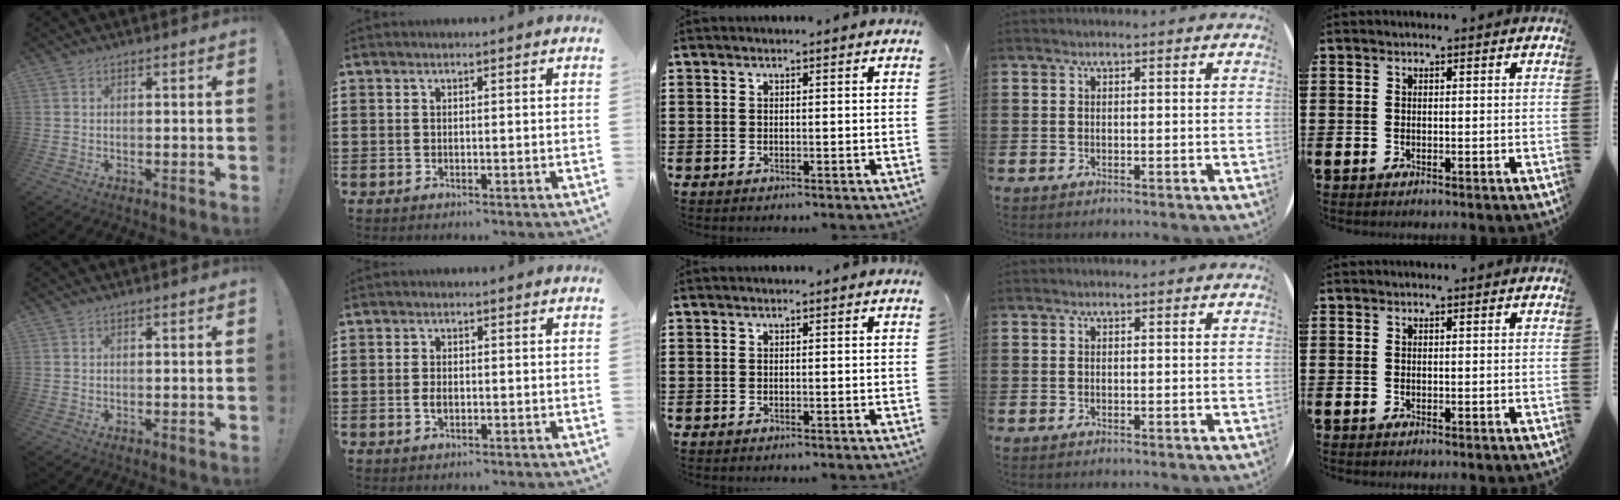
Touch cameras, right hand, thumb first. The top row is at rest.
{"index": {"total": 1.6, "force": [-0.3, 0.9, 1.3], "torque": [-0.025, 0.001, -0.004]}}